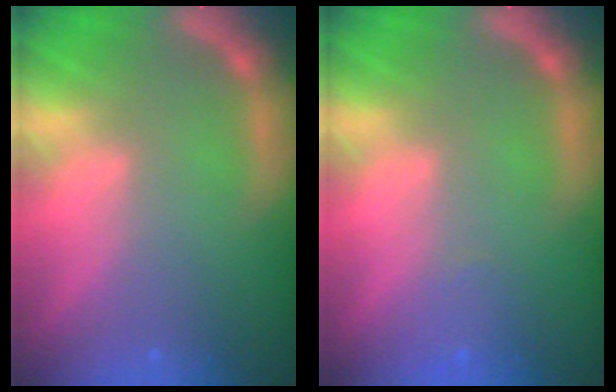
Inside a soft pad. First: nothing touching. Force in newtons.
{"total": 1.0}